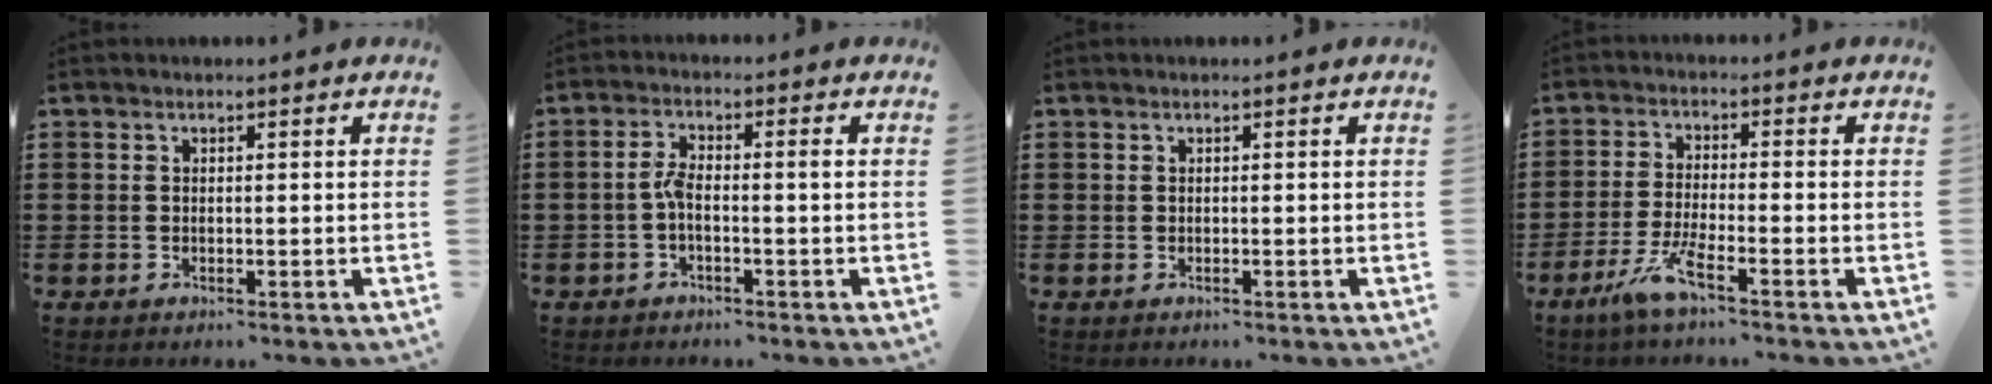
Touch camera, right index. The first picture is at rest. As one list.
[{"total": 3.2, "force": [-0.6, 0.6, 3.0], "torque": [-0.065, 0.001, -0.015]}, {"total": 0.0}, {"total": 5.6, "force": [-3.5, 0.1, 4.4], "torque": [-0.106, -0.022, -0.069]}]